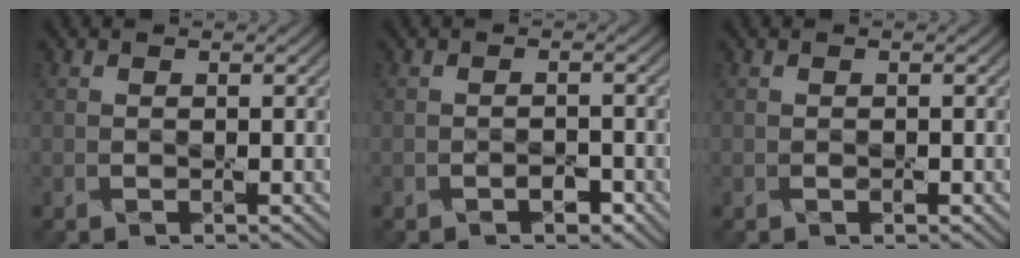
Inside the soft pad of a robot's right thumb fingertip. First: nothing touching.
{"total": 1.5, "force": [-0.9, 0.7, 0.9], "torque": [-0.015, -0.001, -0.016]}
{"total": 0.5, "force": [-0.2, 0.3, 0.3], "torque": [-0.005, -0.002, -0.001]}